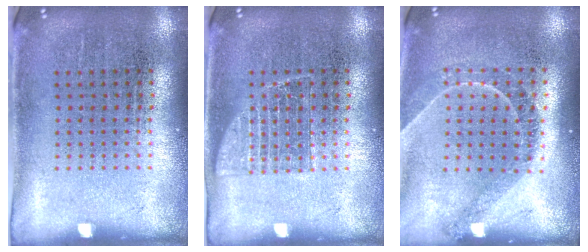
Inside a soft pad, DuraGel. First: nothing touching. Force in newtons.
{"total": 1.8, "press": 1.7, "slide": 0.5}
{"total": 1.2, "press": 1.2, "slide": 0.4}